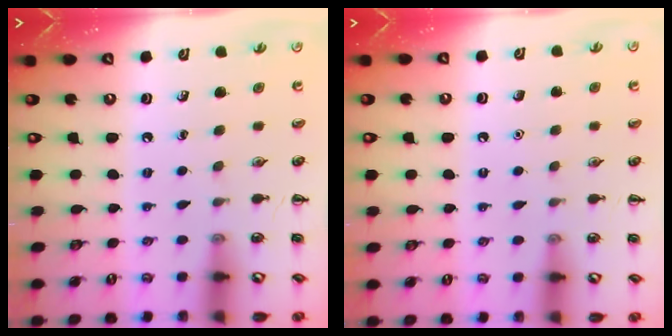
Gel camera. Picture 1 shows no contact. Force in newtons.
{"total": 1.5, "press": 1.5, "slide": 0.2}